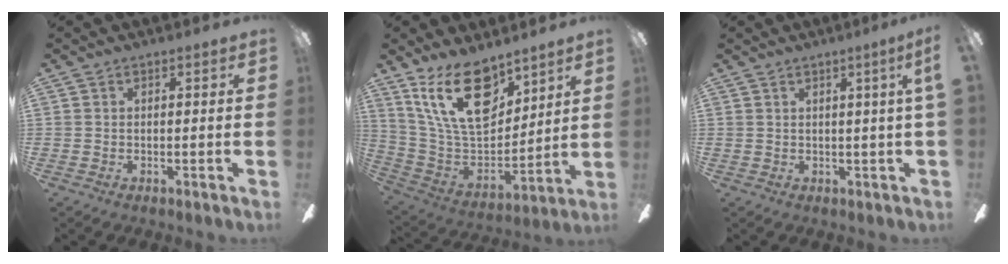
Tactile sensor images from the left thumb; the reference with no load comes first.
{"total": 20.9, "force": [12.7, 10.6, 12.8], "torque": [-0.263, -0.070, 0.227]}
{"total": 2.9, "force": [1.1, -0.6, 2.6], "torque": [-0.040, -0.011, 0.016]}